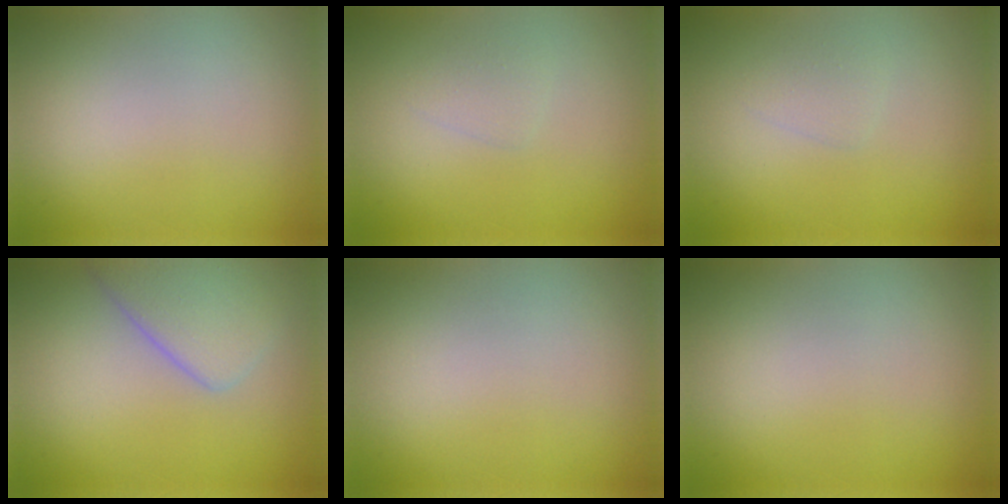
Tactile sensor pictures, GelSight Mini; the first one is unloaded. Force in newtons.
{"total": 1.1, "press": 1.1, "slide": 0.1}
{"total": 1.1, "press": 1.1, "slide": 0.1}
{"total": 3.9, "press": 3.9, "slide": 0.1}
{"total": 0.0}
{"total": 0.0}